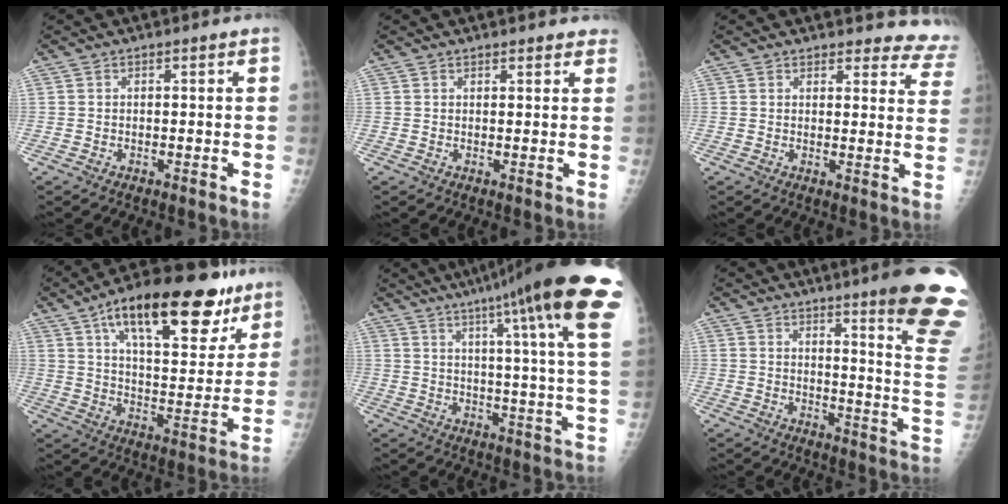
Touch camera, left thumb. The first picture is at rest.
{"total": 3.4, "force": [3.1, 1.1, 1.0], "torque": [0.011, -0.007, 0.027]}
{"total": 11.5, "force": [11.0, 3.0, 0.7], "torque": [0.048, -0.083, 0.086]}
{"total": 25.0, "force": [14.5, 10.0, 17.7], "torque": [-0.230, -0.029, 0.224]}
{"total": 24.7, "force": [14.4, 2.0, 20.0], "torque": [-0.257, -0.042, 0.182]}
{"total": 19.2, "force": [13.3, 1.1, 13.8], "torque": [-0.147, -0.099, 0.163]}